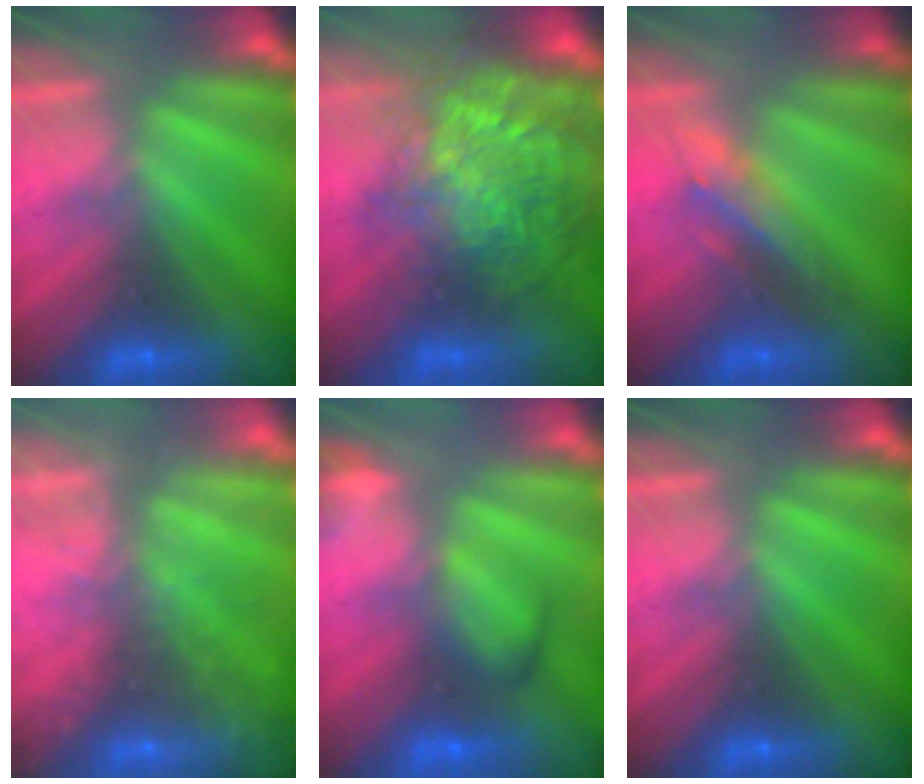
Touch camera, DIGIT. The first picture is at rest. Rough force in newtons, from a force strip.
{"total": 8.3}
{"total": 2.9}
{"total": 10.8}
{"total": 2.6}
{"total": 0.0}